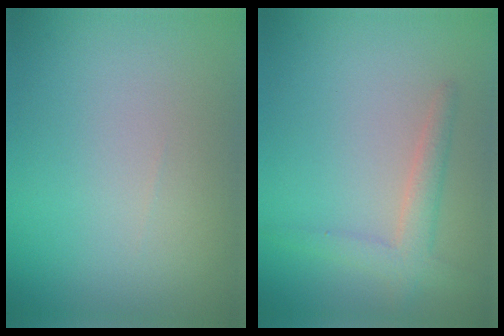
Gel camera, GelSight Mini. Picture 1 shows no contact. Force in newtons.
{"total": 2.5, "press": 2.5, "slide": 0.1}